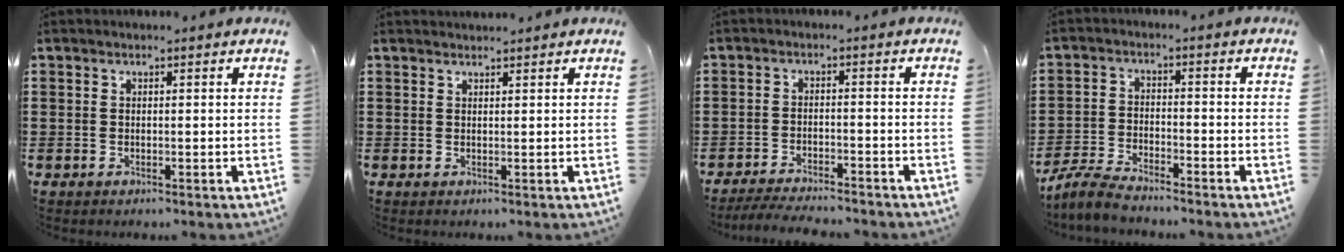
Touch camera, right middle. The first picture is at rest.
{"total": 1.0, "force": [1.0, 0.0, -0.1], "torque": [-0.001, 0.000, 0.019]}
{"total": 4.0, "force": [-3.9, -0.1, 0.9], "torque": [-0.021, -0.006, -0.079]}
{"total": 4.7, "force": [-4.5, 0.2, 1.3], "torque": [-0.039, -0.004, -0.091]}